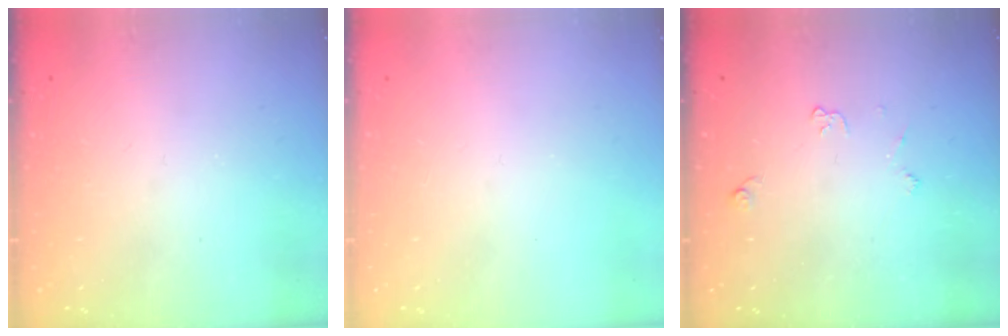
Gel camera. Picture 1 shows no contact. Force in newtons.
{"total": 0.0}
{"total": 4.0, "press": 3.9, "slide": 0.6}